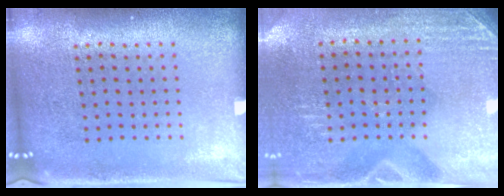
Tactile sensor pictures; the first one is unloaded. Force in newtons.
{"total": 2.8, "press": 2.6, "slide": 1.2}